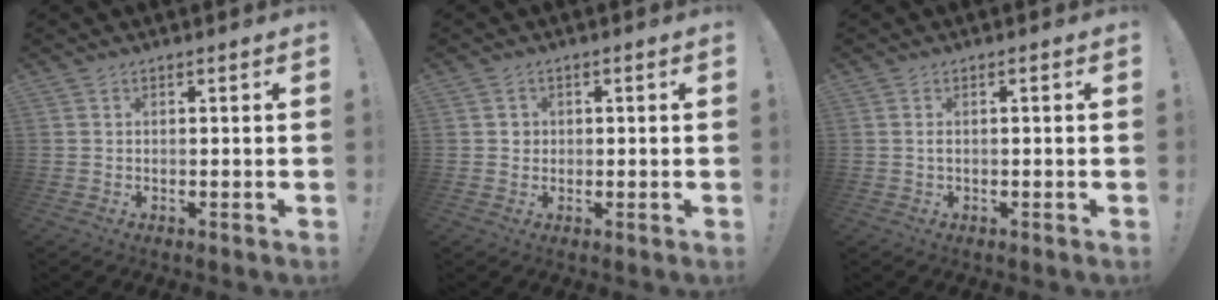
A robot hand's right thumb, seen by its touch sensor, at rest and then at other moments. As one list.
[{"total": 2.0, "force": [0.0, 2.0, 0.4], "torque": [0.008, 0.000, -0.004]}, {"total": 1.3, "force": [-0.3, 0.0, 1.2], "torque": [-0.022, 0.000, -0.006]}]